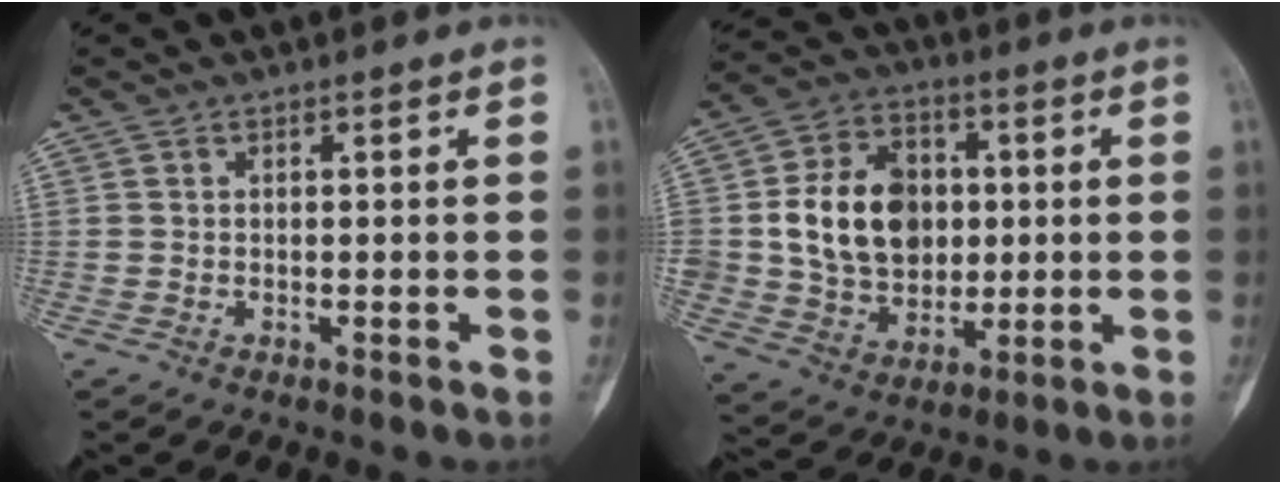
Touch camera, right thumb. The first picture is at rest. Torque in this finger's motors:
{"motor_torque": [1.02, 2.55, 0.74, -0.45, 0.18]}